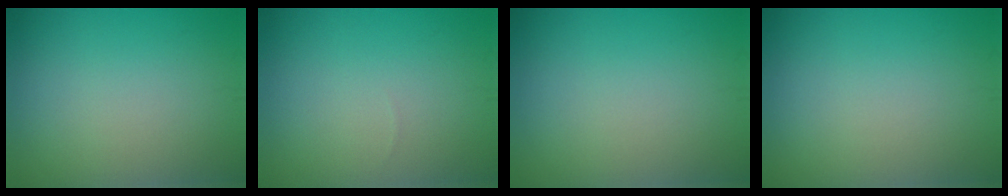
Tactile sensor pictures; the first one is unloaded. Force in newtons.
{"total": 0.0}
{"total": 0.0}
{"total": 0.0}